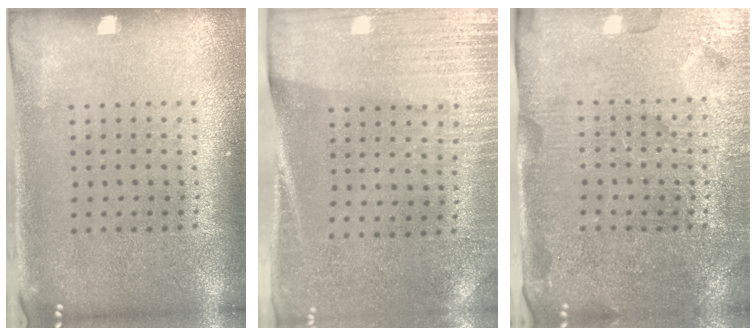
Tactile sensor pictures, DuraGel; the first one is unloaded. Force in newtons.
{"total": 2.9, "press": 2.6, "slide": 1.3}
{"total": 4.3, "press": 4.0, "slide": 1.5}